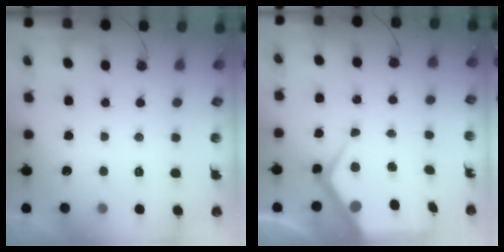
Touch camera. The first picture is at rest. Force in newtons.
{"total": 9.2, "press": 9.1, "slide": 0.7}